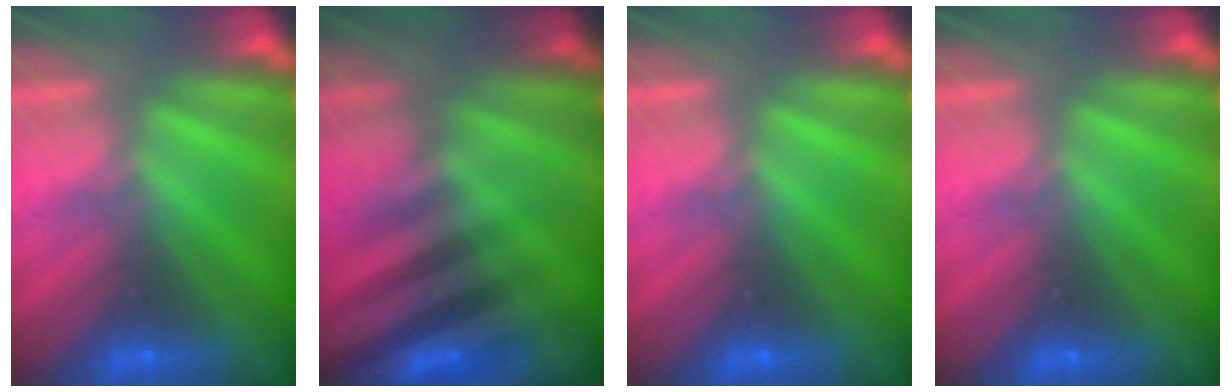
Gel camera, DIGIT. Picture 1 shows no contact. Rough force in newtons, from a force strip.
{"total": 2.8}
{"total": 0.0}
{"total": 0.0}